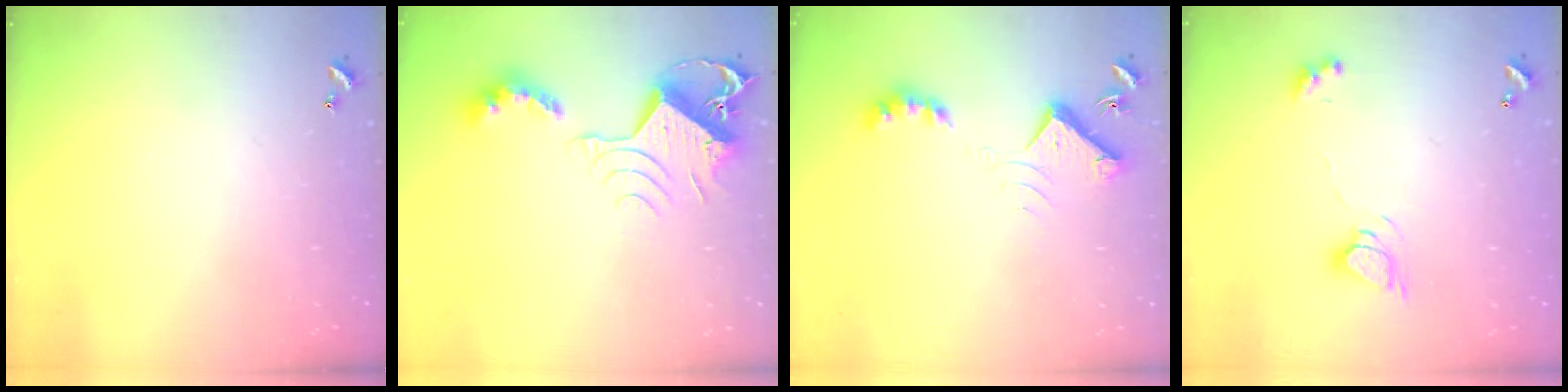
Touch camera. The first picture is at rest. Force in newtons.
{"total": 11.6, "press": 11.6, "slide": 1.2}
{"total": 8.2, "press": 8.1, "slide": 0.8}
{"total": 5.0, "press": 5.0, "slide": 0.3}